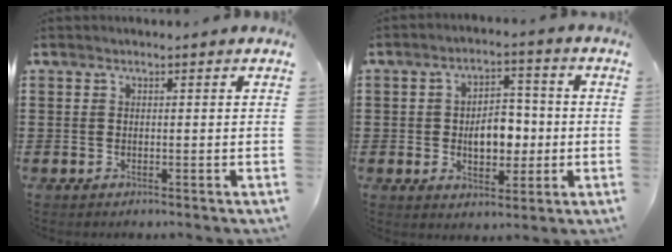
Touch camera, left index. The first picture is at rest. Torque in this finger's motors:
{"motor_torque": [1.61, 0.02, 0.75, 0.10]}